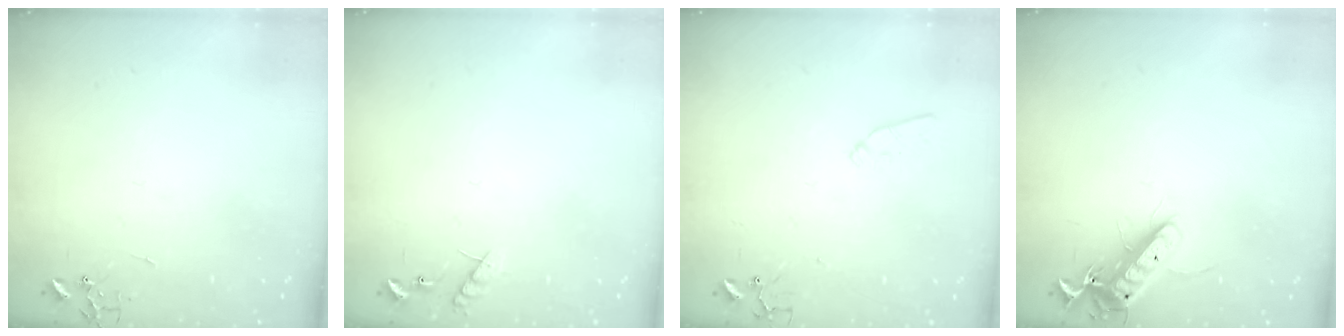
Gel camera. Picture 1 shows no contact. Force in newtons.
{"total": 6.7, "press": 6.7, "slide": 0.4}
{"total": 7.6, "press": 7.6, "slide": 0.6}
{"total": 12.2, "press": 12.1, "slide": 1.4}